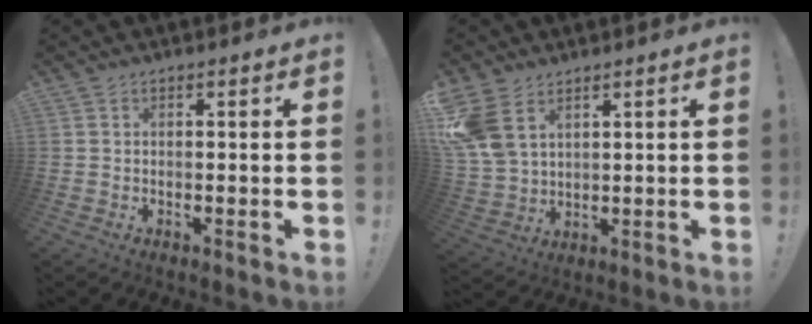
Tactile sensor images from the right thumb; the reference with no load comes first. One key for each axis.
{"total": 10.1, "fx": 5.2, "fy": 6.6, "fz": 5.6, "tx": -0.119, "ty": -0.015, "tz": 0.110}